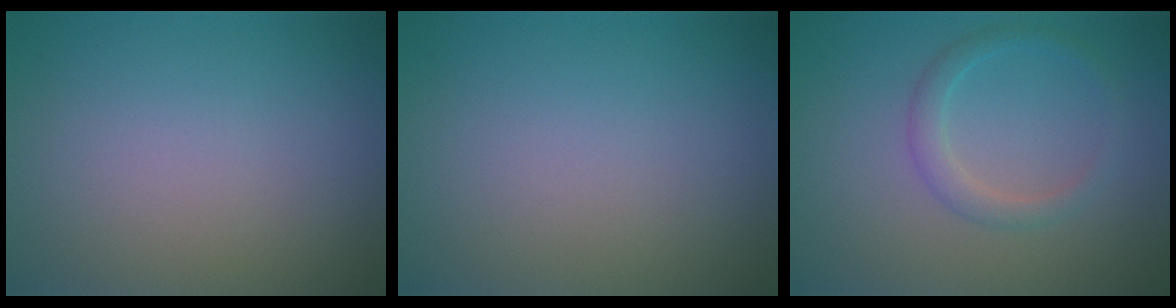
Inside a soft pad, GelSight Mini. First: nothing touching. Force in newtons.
{"total": 0.0}
{"total": 2.0, "press": 2.0, "slide": 0.2}